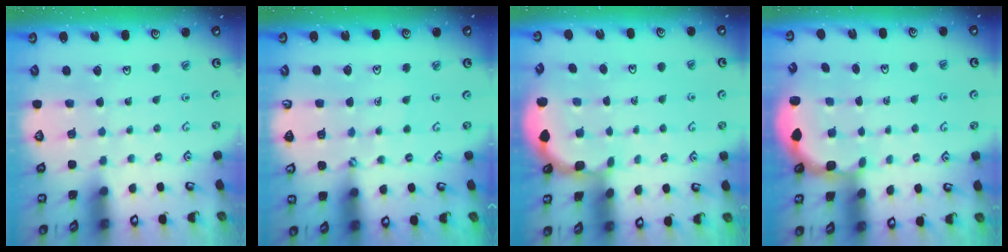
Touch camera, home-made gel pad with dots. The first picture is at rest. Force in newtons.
{"total": 0.7, "press": 0.7, "slide": 0.0}
{"total": 1.9, "press": 1.9, "slide": 0.2}
{"total": 2.7, "press": 2.1, "slide": 1.7}